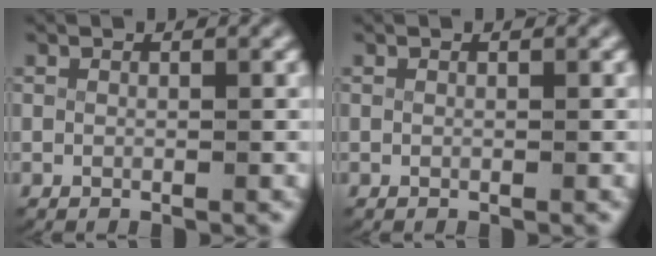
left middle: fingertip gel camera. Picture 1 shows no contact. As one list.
[{"total": 0.0}]